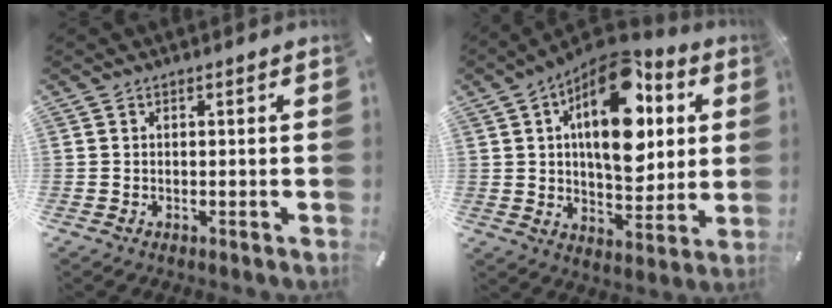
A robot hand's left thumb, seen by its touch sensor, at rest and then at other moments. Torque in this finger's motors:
{"motor_torque": [2.53, 2.48, 2.07, -0.70, 0.26]}